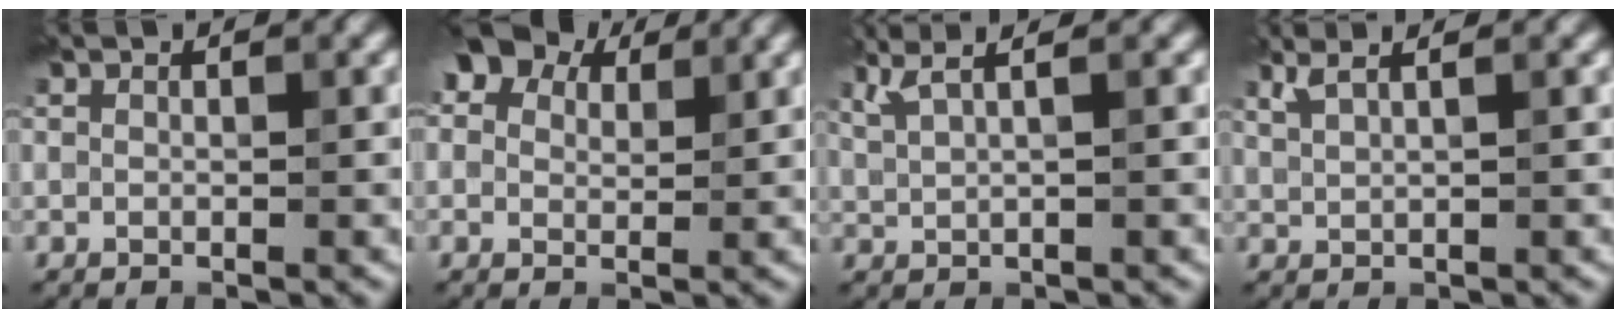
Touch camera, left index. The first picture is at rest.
{"total": 5.9, "force": [3.9, 3.8, 2.3], "torque": [-0.054, 0.015, 0.058]}
{"total": 3.0, "force": [2.0, 0.9, 2.1], "torque": [-0.037, 0.023, 0.021]}
{"total": 2.2, "force": [1.5, 0.8, 1.4], "torque": [-0.014, 0.018, 0.013]}